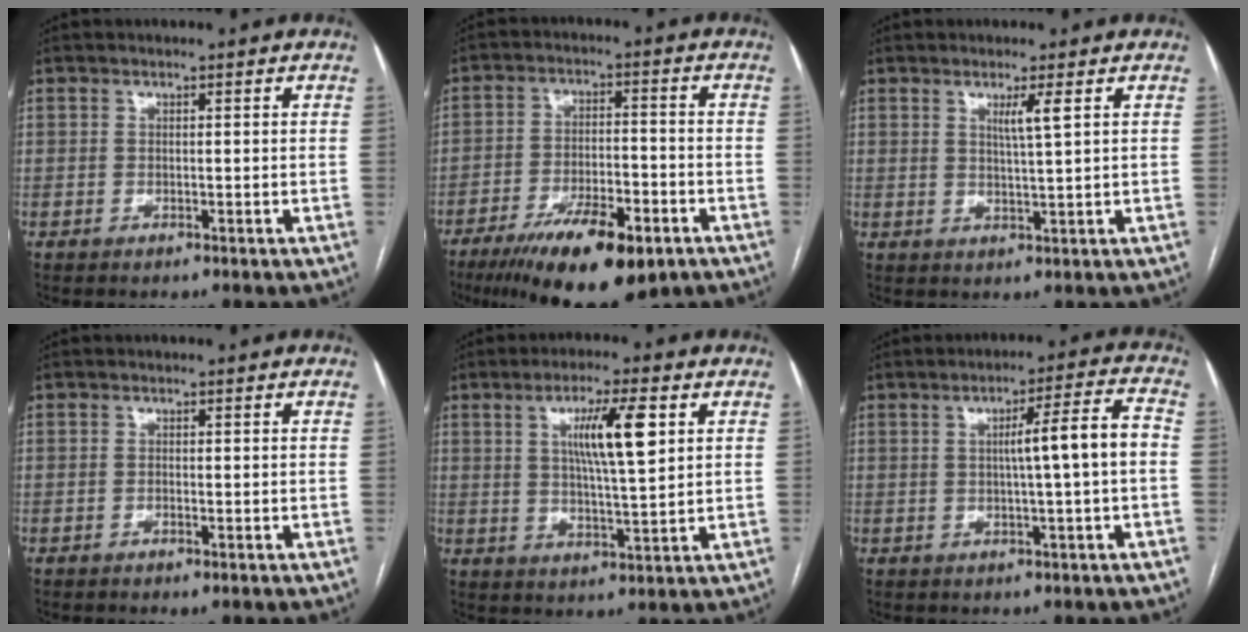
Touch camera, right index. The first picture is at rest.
{"total": 15.0, "force": [-9.3, 4.5, 11.0], "torque": [-0.177, -0.014, -0.147]}
{"total": 2.7, "force": [1.2, -0.5, 2.4], "torque": [-0.044, -0.006, 0.024]}
{"total": 0.7, "force": [-0.5, 0.2, 0.5], "torque": [-0.005, -0.002, -0.006]}
{"total": 9.0, "force": [2.9, 0.8, 8.5], "torque": [-0.147, 0.003, 0.050]}
{"total": 7.4, "force": [-0.1, -0.5, 7.4], "torque": [-0.112, 0.014, 0.000]}